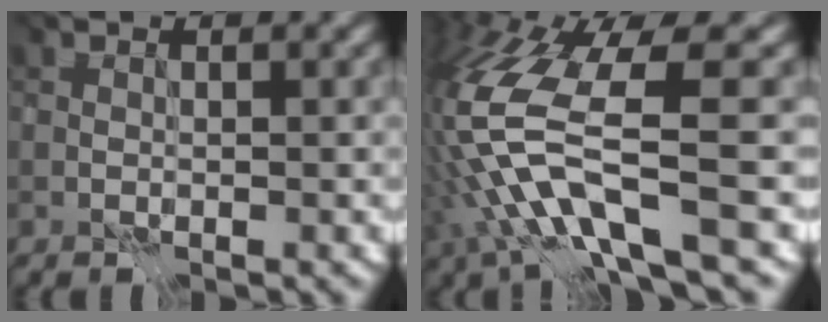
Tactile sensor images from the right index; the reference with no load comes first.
{"total": 10.8, "force": [-4.9, 1.5, 9.5], "torque": [-0.216, -0.023, -0.055]}